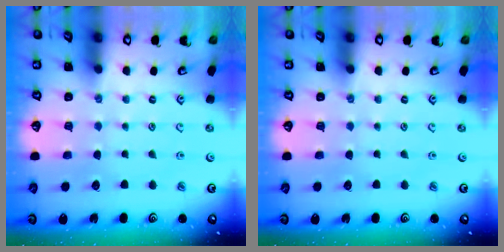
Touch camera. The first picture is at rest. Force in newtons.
{"total": 0.0}